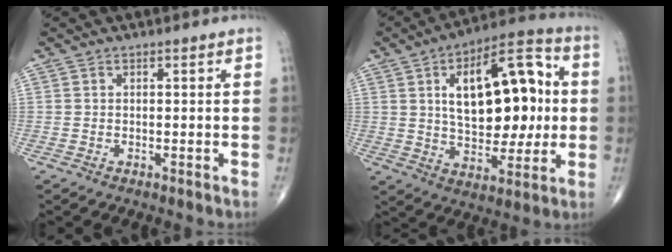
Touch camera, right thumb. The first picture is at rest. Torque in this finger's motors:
{"motor_torque": [0.74, 0.98, 1.80, -0.21, 0.51]}